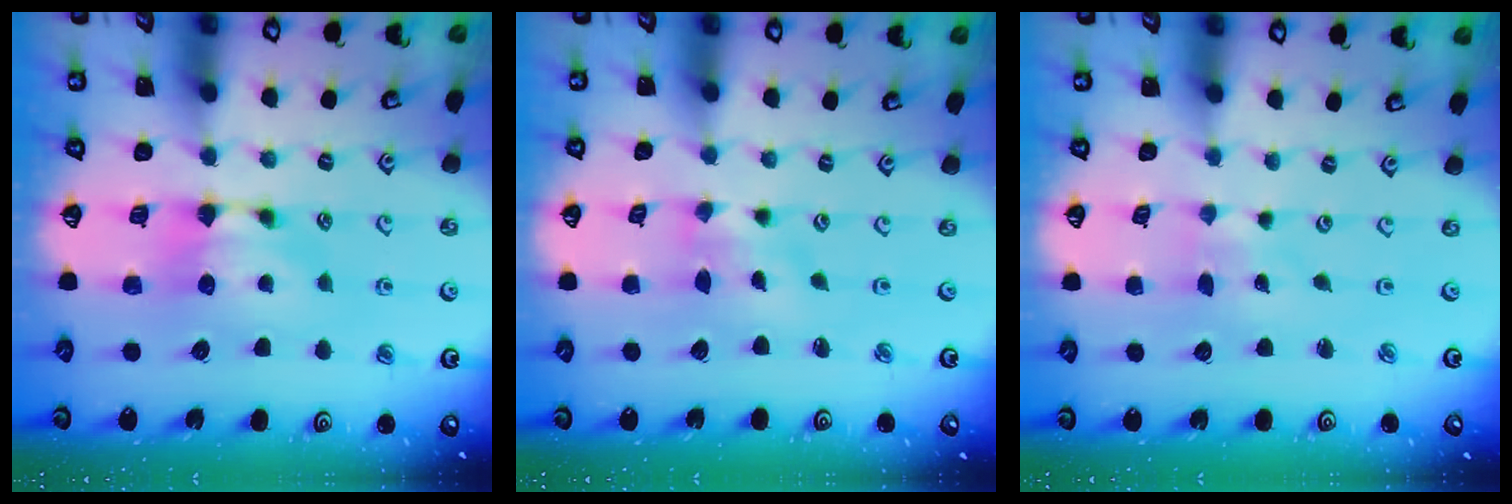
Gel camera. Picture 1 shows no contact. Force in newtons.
{"total": 2.3, "press": 2.1, "slide": 0.9}
{"total": 6.0, "press": 6.0, "slide": 0.4}